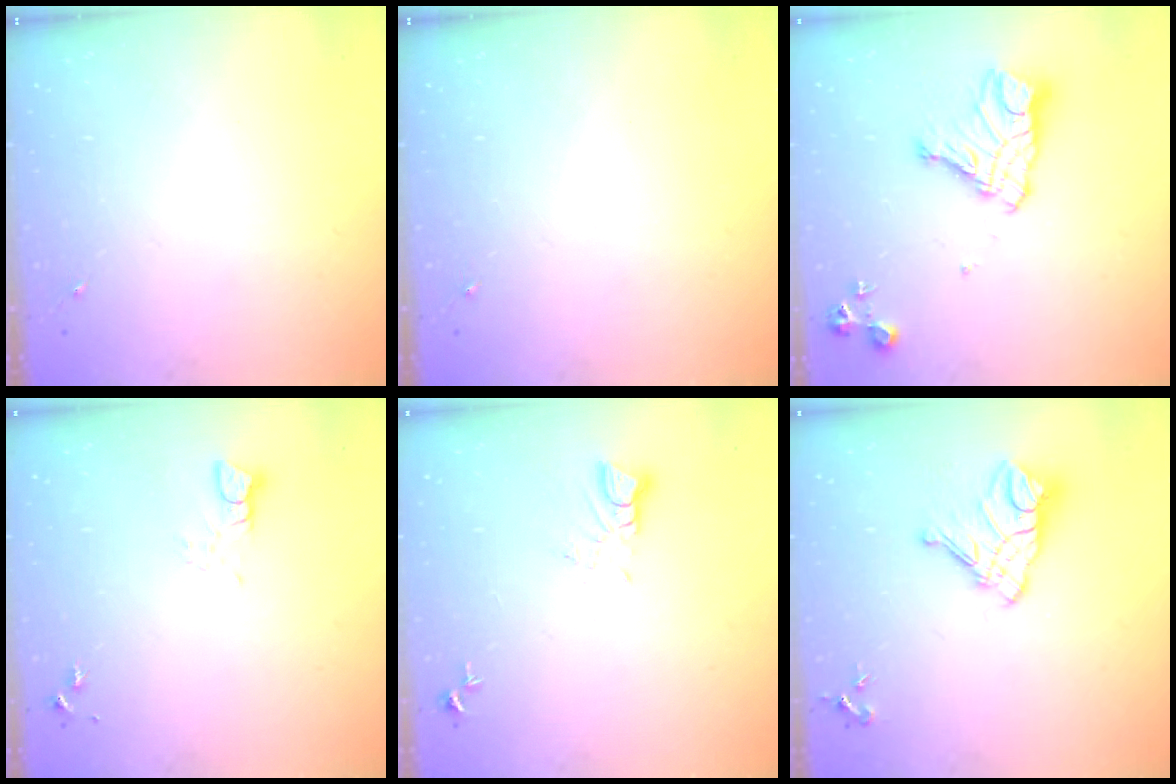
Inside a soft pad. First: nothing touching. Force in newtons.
{"total": 0.0}
{"total": 14.4, "press": 14.3, "slide": 1.3}
{"total": 3.3, "press": 3.3, "slide": 0.1}
{"total": 3.5, "press": 3.5, "slide": 0.2}
{"total": 14.1, "press": 14.1, "slide": 1.5}